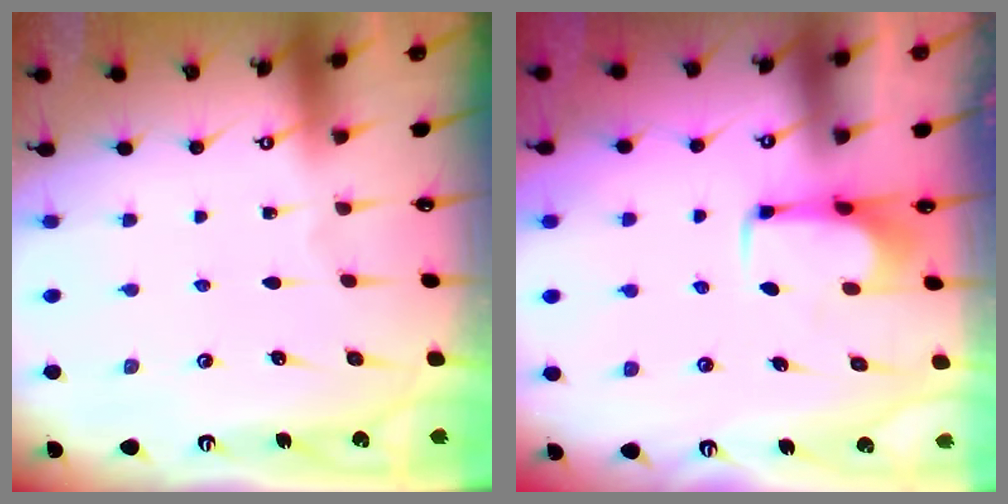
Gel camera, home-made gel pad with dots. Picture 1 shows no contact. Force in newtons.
{"total": 2.0, "press": 1.9, "slide": 0.3}